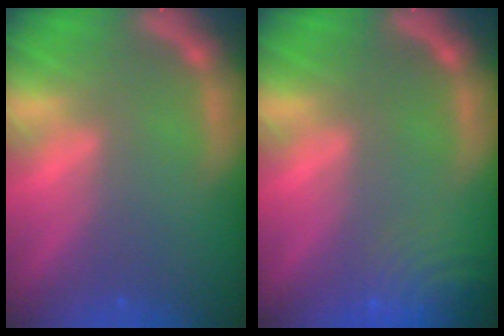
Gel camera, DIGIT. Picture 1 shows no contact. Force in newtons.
{"total": 7.5}